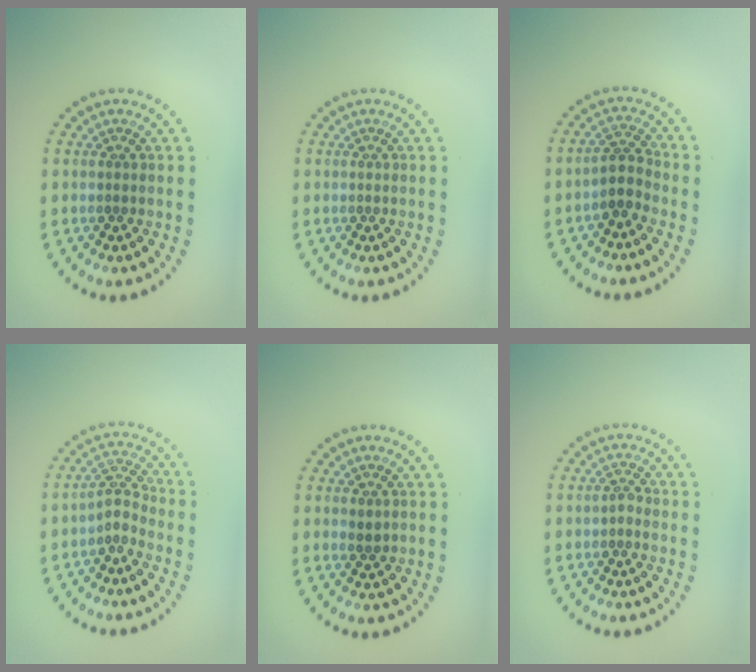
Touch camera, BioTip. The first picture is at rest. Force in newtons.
{"total": 0.0}
{"total": 2.5, "press": 1.9, "slide": 1.5}
{"total": 2.2, "press": 1.5, "slide": 1.7}
{"total": 0.8, "press": 0.8, "slide": 0.2}
{"total": 0.9, "press": 0.7, "slide": 0.6}